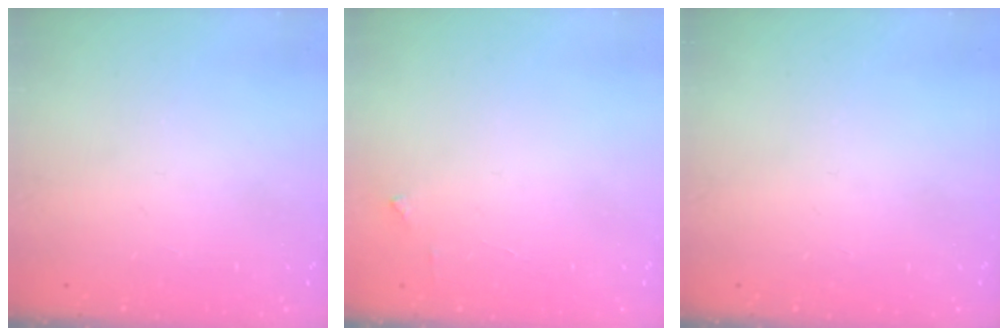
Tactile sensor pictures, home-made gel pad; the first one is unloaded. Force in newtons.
{"total": 2.6, "press": 2.6, "slide": 0.2}
{"total": 0.0}